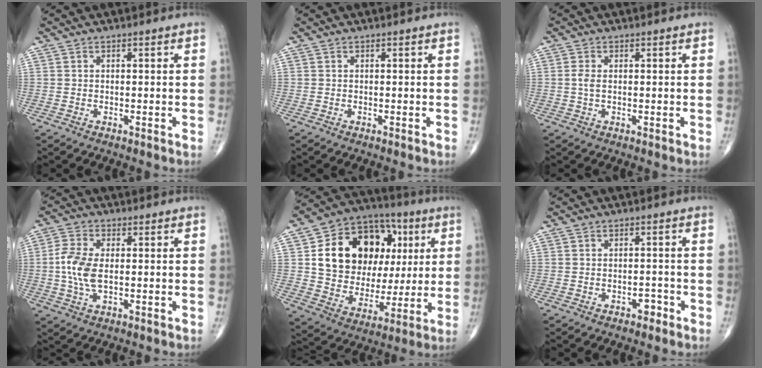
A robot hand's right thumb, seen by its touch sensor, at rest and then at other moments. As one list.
[{"total": 0.0}, {"total": 1.7, "force": [0.1, 0.9, 1.5], "torque": [-0.036, -0.002, 0.001]}, {"total": 7.3, "force": [0.0, 3.7, 6.3], "torque": [-0.146, 0.003, -0.004]}, {"total": 23.7, "force": [5.5, 16.7, 15.9], "torque": [-0.215, 0.012, 0.097]}, {"total": 1.8, "force": [-1.1, 1.1, 0.9], "torque": [-0.007, 0.007, -0.018]}]